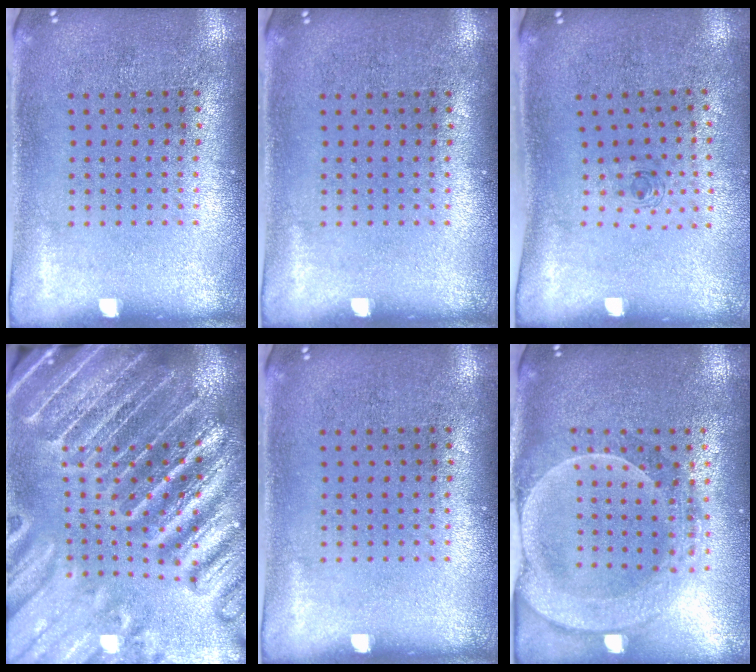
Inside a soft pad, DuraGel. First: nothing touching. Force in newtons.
{"total": 0.0}
{"total": 0.6, "press": 0.2, "slide": 0.5}
{"total": 5.5, "press": 4.8, "slide": 2.7}
{"total": 0.0}
{"total": 2.2, "press": 2.0, "slide": 0.9}